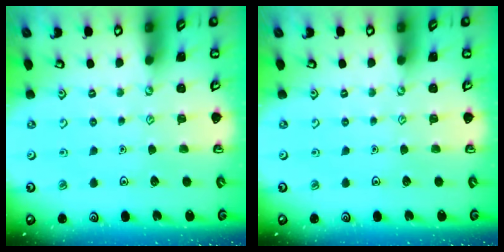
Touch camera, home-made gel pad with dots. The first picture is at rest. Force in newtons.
{"total": 0.0}